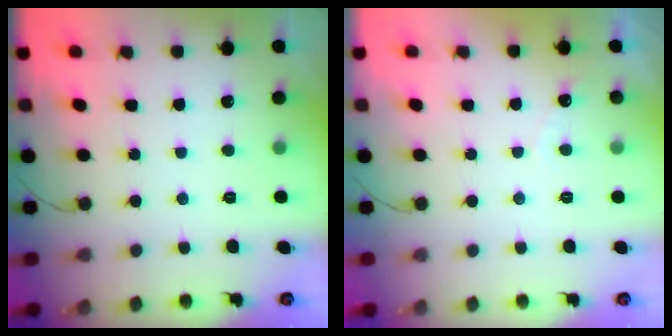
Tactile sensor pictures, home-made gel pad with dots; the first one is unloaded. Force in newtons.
{"total": 3.0, "press": 3.0, "slide": 0.1}